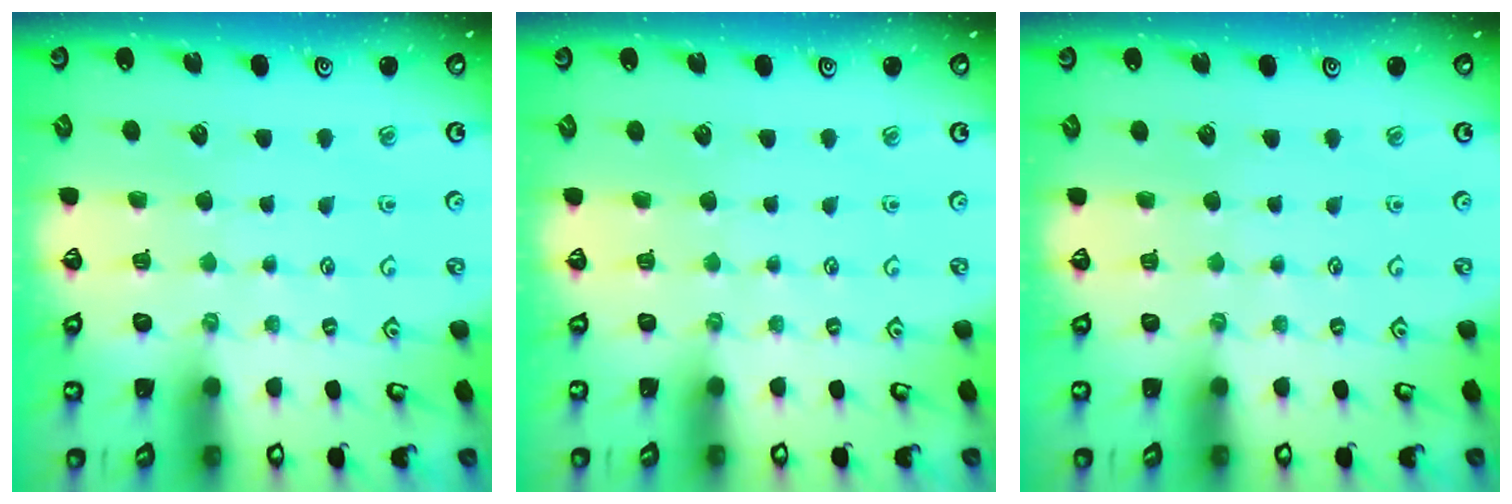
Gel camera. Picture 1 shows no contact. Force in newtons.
{"total": 0.0}
{"total": 0.0}